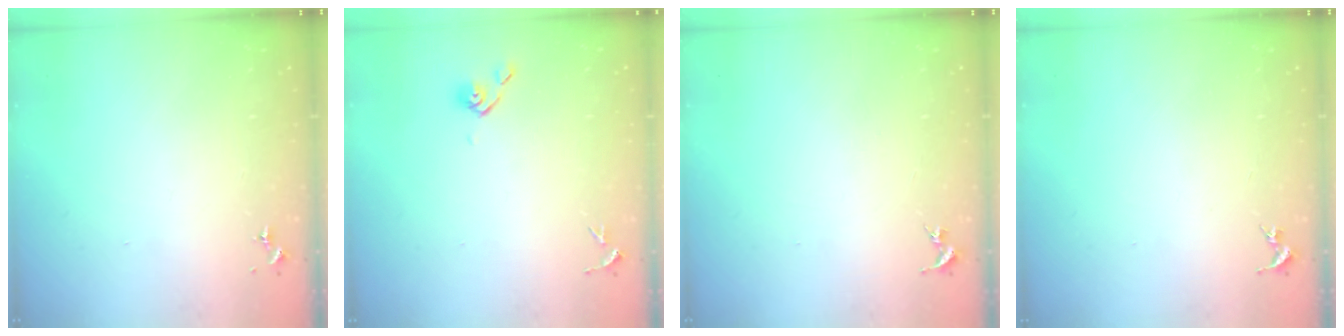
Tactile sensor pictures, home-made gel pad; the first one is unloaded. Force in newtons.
{"total": 3.7, "press": 3.6, "slide": 0.8}
{"total": 0.0}
{"total": 0.0}